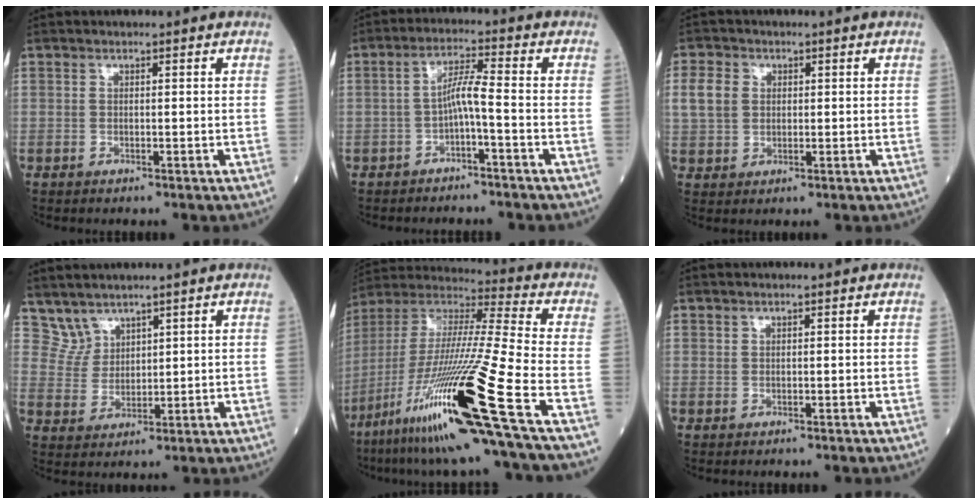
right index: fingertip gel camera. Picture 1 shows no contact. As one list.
[{"total": 4.2, "force": [-1.6, 0.0, 3.9], "torque": [-0.075, 0.015, -0.028]}, {"total": 4.7, "force": [1.1, 3.8, 2.5], "torque": [-0.061, 0.012, 0.022]}, {"total": 3.8, "force": [3.3, 1.8, -0.5], "torque": [0.010, 0.007, 0.075]}, {"total": 25.8, "force": [-12.5, -0.9, 22.6], "torque": [-0.435, -0.050, -0.232]}, {"total": 0.0}]